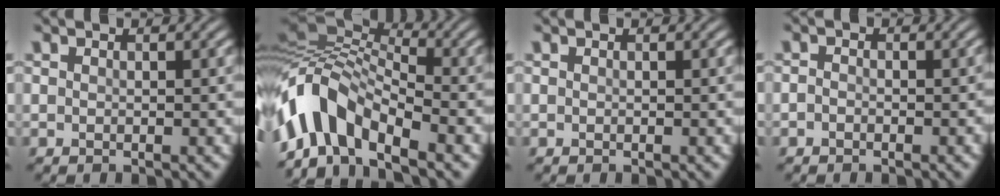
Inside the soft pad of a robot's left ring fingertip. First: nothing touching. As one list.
[{"total": 9.7, "force": [-6.2, 4.5, 5.9], "torque": [-0.112, 0.017, -0.124]}, {"total": 0.0}, {"total": 1.4, "force": [-1.3, 0.5, -0.1], "torque": [-0.005, -0.002, -0.034]}]